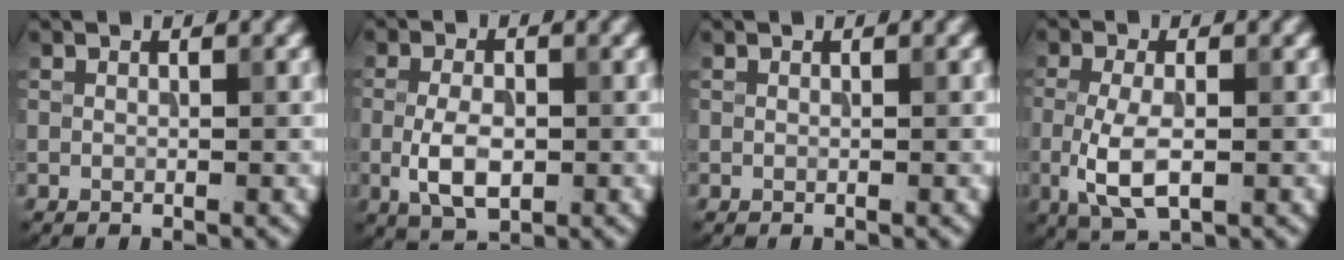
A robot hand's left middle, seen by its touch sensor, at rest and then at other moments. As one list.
[{"total": 4.1, "force": [-0.8, 2.1, 3.4], "torque": [-0.071, -0.003, -0.017]}, {"total": 0.0}, {"total": 4.7, "force": [-0.9, 1.9, 4.2], "torque": [-0.096, -0.008, -0.020]}]